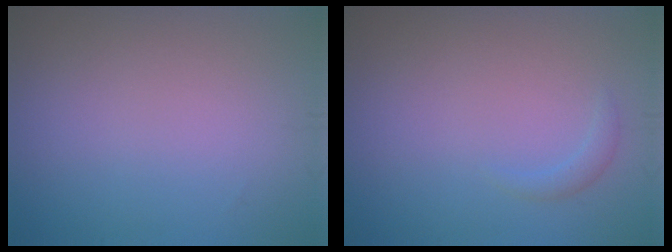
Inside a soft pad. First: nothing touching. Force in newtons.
{"total": 0.9, "press": 0.9, "slide": 0.0}